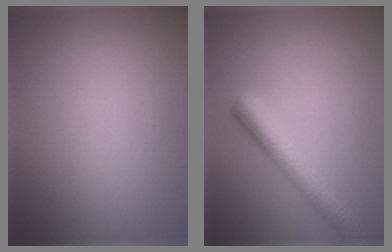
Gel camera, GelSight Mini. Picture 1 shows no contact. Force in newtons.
{"total": 4.6, "press": 4.6, "slide": 0.2}